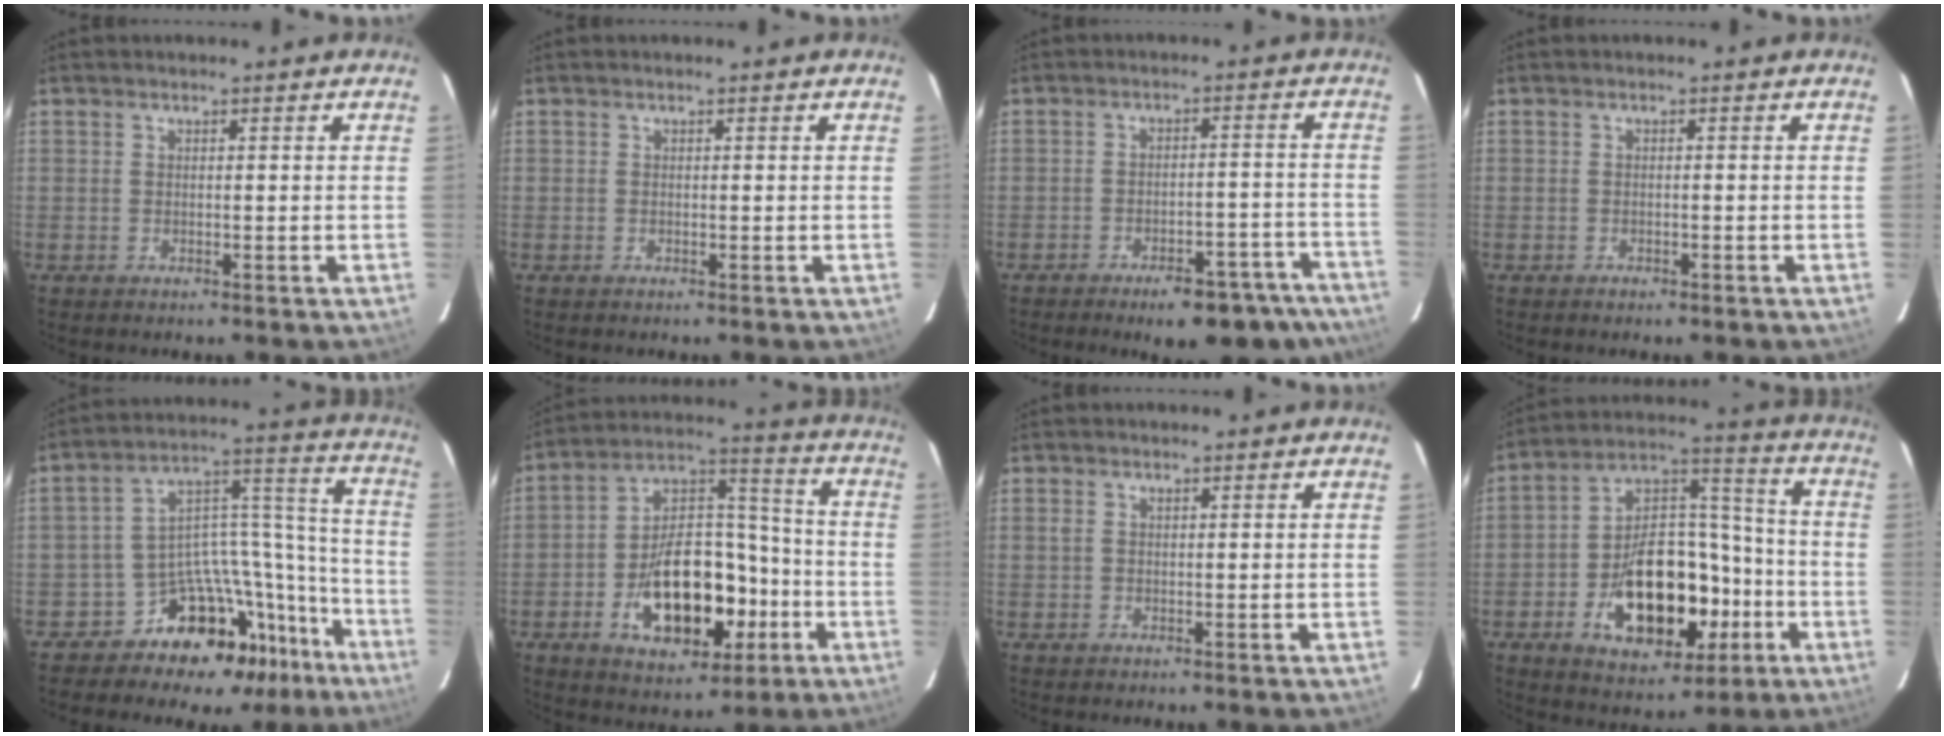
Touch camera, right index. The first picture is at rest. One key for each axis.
{"total": 0.0}
{"total": 14.1, "fx": -11.7, "fy": 4.6, "fz": 6.5, "tx": -0.075, "ty": 0.022, "tz": -0.128}
{"total": 1.3, "fx": -1.0, "fy": 0.6, "fz": 0.5, "tx": -0.010, "ty": 0.001, "tz": -0.014}
{"total": 17.9, "fx": -14.5, "fy": 9.0, "fz": 5.4, "tx": -0.062, "ty": 0.080, "tz": -0.214}
{"total": 19.3, "fx": -6.8, "fy": 10.8, "fz": 14.4, "tx": -0.257, "ty": 0.035, "tz": -0.092}
{"total": 0.5, "fx": 0.3, "fy": 0.2, "fz": 0.4, "tx": -0.011, "ty": 0.003, "tz": 0.004}
{"total": 20.8, "fx": -7.3, "fy": 12.1, "fz": 15.2, "tx": -0.275, "ty": 0.040, "tz": -0.098}